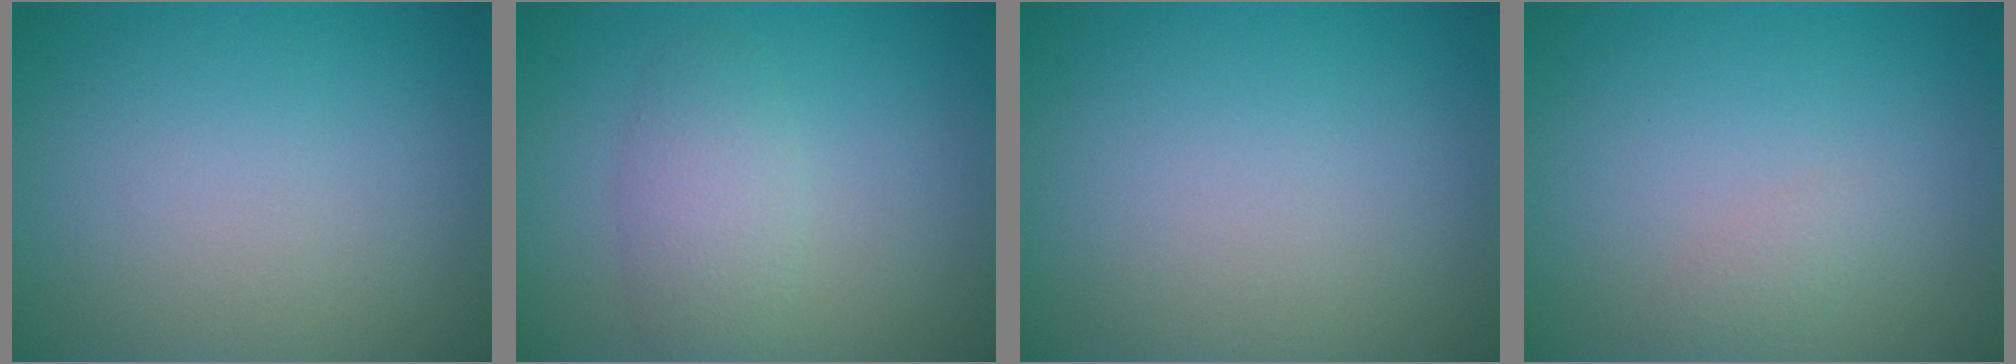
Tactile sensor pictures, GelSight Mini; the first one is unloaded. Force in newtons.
{"total": 2.9, "press": 2.9, "slide": 0.2}
{"total": 0.0}
{"total": 1.1, "press": 1.1, "slide": 0.0}